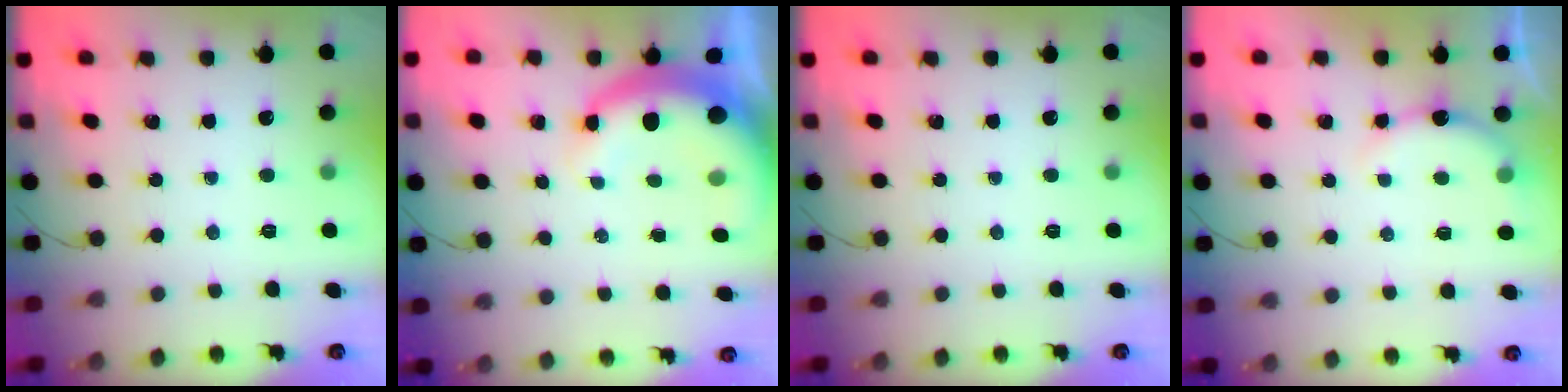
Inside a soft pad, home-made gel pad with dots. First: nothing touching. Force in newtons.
{"total": 8.3, "press": 8.2, "slide": 1.4}
{"total": 0.0}
{"total": 5.6, "press": 5.5, "slide": 1.3}